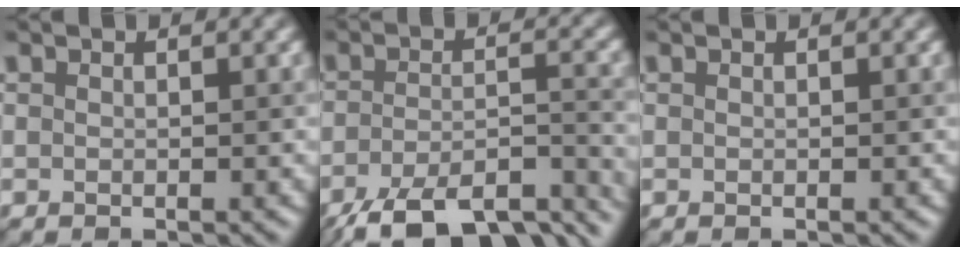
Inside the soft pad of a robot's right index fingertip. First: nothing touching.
{"total": 11.8, "force": [-9.4, 3.5, 6.2], "torque": [-0.110, -0.009, -0.140]}
{"total": 0.0}